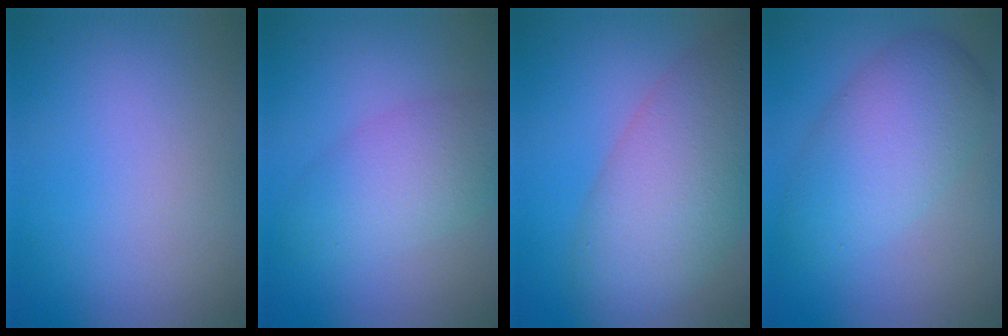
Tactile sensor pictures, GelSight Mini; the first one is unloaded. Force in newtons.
{"total": 4.3, "press": 4.3, "slide": 0.1}
{"total": 8.9, "press": 8.8, "slide": 0.7}
{"total": 5.8, "press": 5.8, "slide": 0.1}